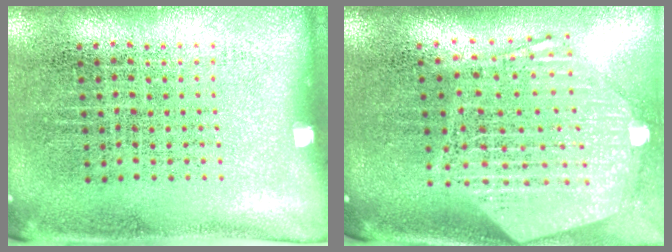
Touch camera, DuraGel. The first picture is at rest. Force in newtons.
{"total": 2.8, "press": 2.2, "slide": 1.7}